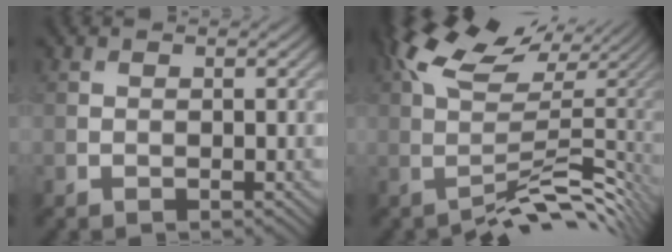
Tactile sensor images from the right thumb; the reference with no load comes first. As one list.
[{"total": 9.5, "force": [-0.2, 3.0, 9.1], "torque": [-0.152, 0.016, 0.003]}]